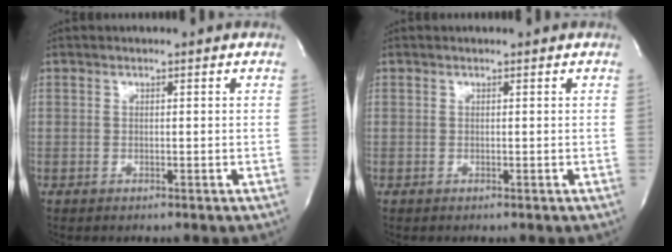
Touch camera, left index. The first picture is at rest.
{"total": 0.0}